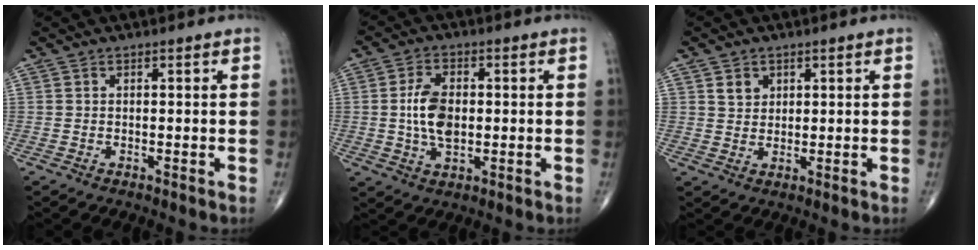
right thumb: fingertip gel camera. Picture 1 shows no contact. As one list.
[{"total": 7.9, "force": [0.1, 4.6, 6.4], "torque": [-0.116, 0.001, 0.001]}, {"total": 3.1, "force": [1.5, 2.5, 1.1], "torque": [-0.003, -0.011, 0.028]}]